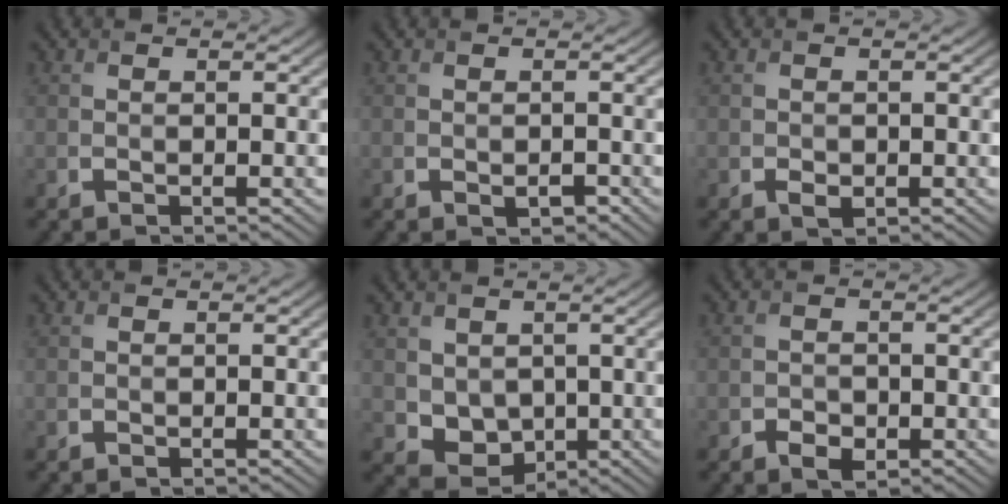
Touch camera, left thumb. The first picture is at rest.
{"total": 1.2, "force": [-0.6, 0.7, 0.8], "torque": [-0.014, -0.006, -0.006]}
{"total": 1.2, "force": [-0.4, 0.8, 0.7], "torque": [-0.012, -0.005, -0.008]}
{"total": 0.0}
{"total": 4.4, "force": [1.0, 3.7, 2.2], "torque": [-0.062, -0.015, 0.024]}
{"total": 2.0, "force": [-1.0, 1.4, 1.0], "torque": [-0.018, -0.005, -0.018]}